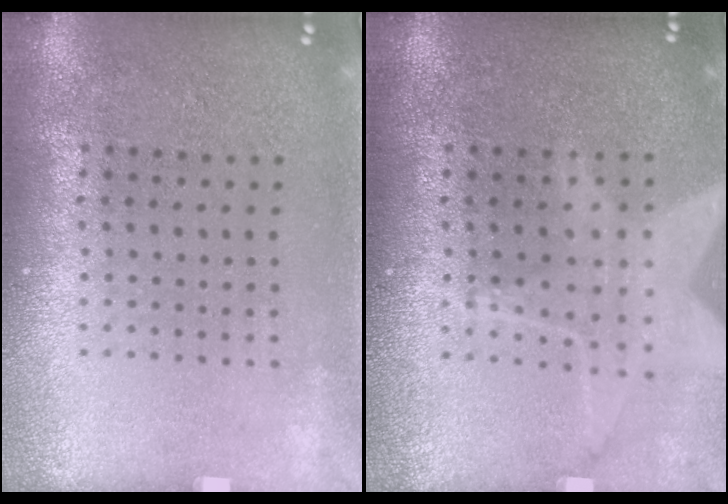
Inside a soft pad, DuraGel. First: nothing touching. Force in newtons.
{"total": 1.3, "press": 1.3, "slide": 0.3}